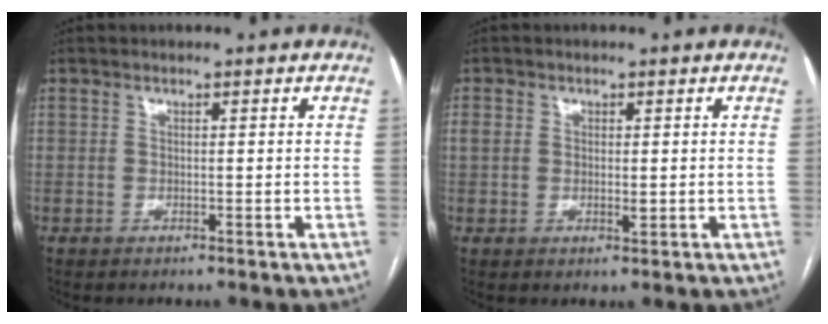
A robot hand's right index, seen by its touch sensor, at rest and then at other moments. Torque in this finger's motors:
{"motor_torque": [0.47, 0.33, 0.02, 0.05]}